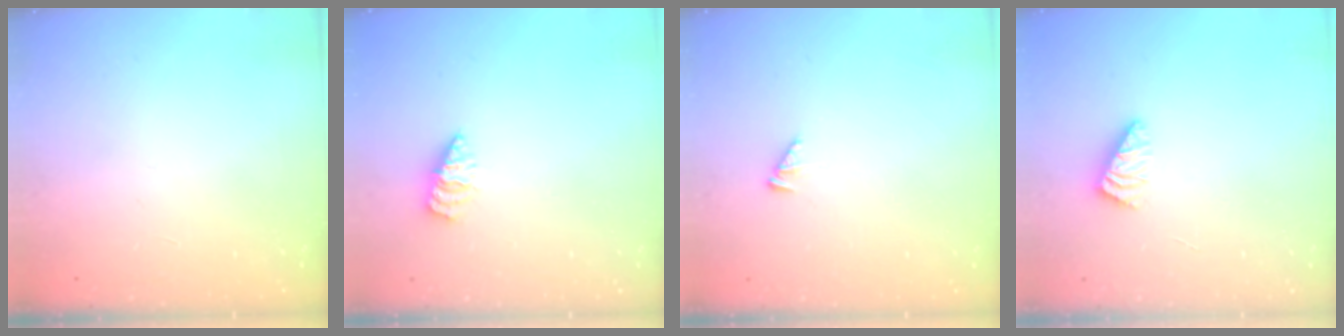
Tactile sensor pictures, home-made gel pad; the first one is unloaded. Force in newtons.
{"total": 2.0, "press": 2.0, "slide": 0.4}
{"total": 2.2, "press": 2.1, "slide": 0.4}
{"total": 2.5, "press": 2.4, "slide": 0.4}